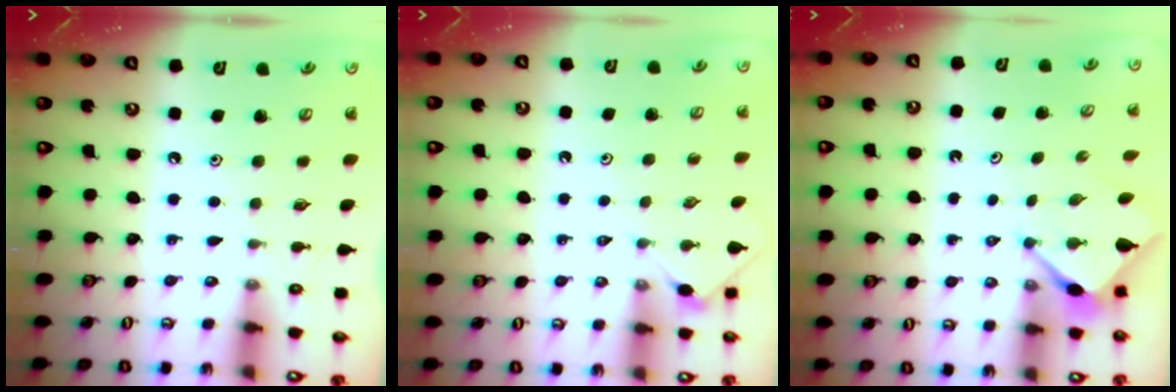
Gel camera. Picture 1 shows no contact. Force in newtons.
{"total": 4.5, "press": 4.4, "slide": 0.4}
{"total": 2.8, "press": 2.8, "slide": 0.3}